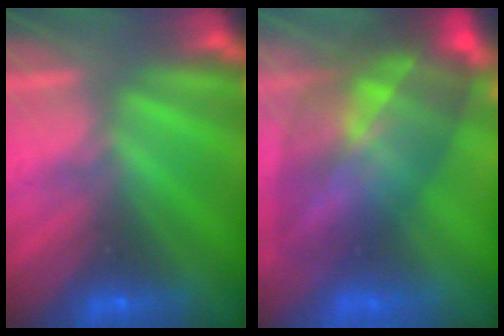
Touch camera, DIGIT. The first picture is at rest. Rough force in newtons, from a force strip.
{"total": 8.3}